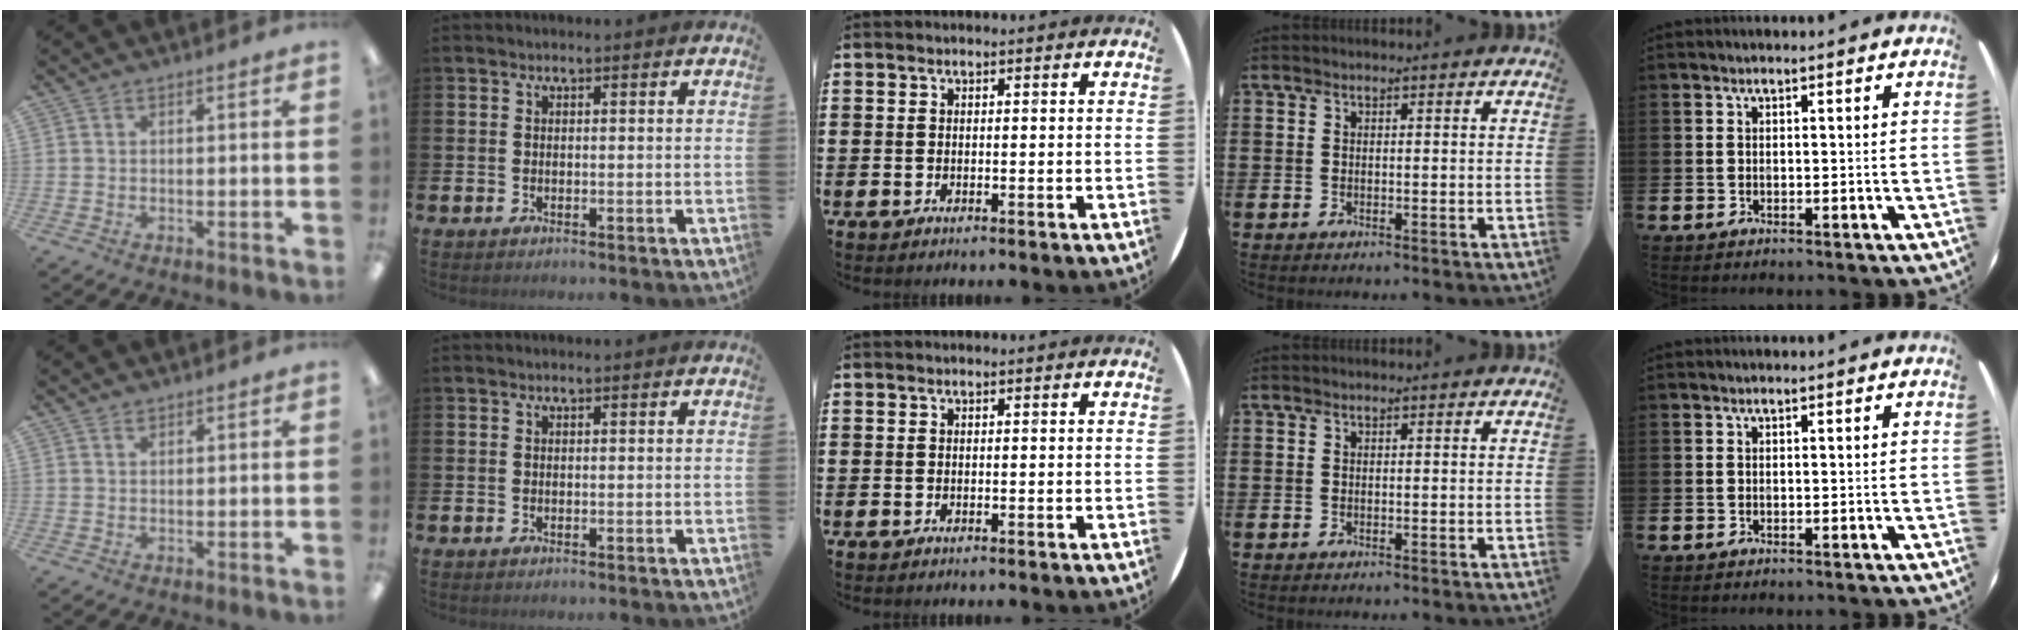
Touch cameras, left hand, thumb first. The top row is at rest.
{"thumb": {"total": 1.0, "force": [1.0, 0.4, 0.2], "torque": [-0.004, -0.001, 0.019]}}